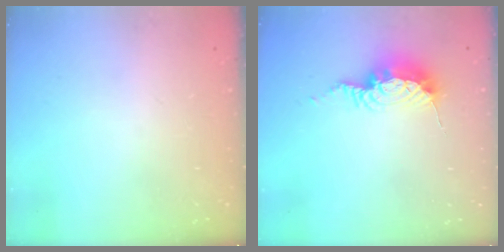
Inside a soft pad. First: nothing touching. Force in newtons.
{"total": 9.2, "press": 9.2, "slide": 0.3}